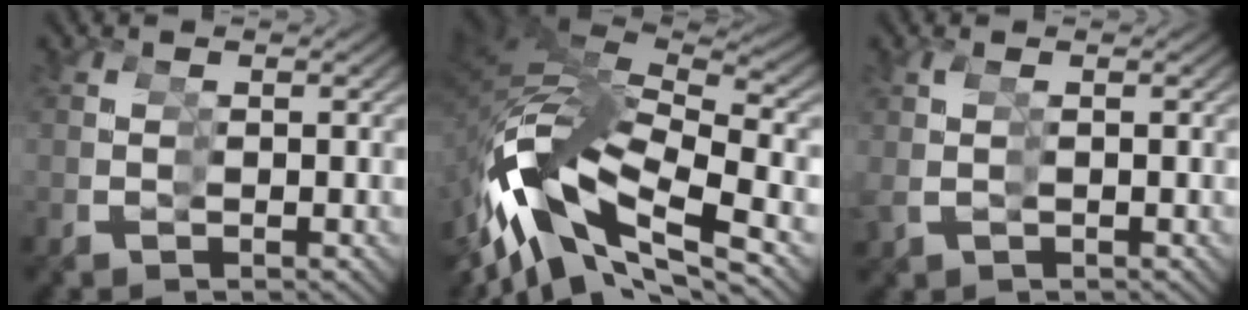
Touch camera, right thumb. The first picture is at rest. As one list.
[{"total": 10.0, "force": [0.2, 4.9, 8.7], "torque": [-0.205, 0.014, 0.002]}, {"total": 0.0}]